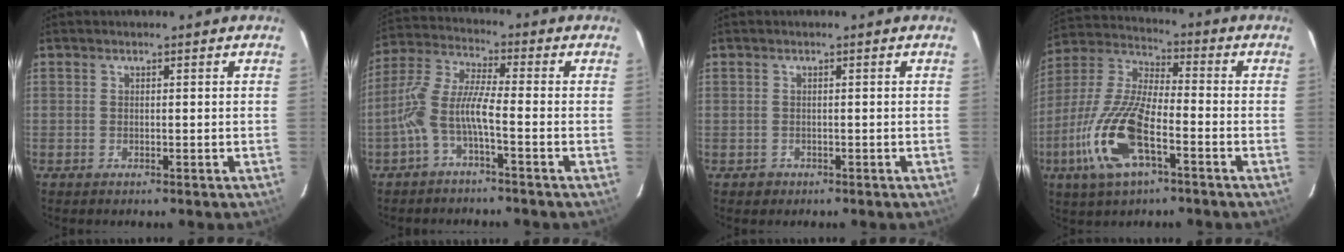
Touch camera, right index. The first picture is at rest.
{"total": 7.6, "force": [-3.0, 1.1, 6.9], "torque": [-0.167, 0.015, -0.060]}
{"total": 1.5, "force": [-0.6, 1.4, 0.1], "torque": [-0.002, 0.003, -0.005]}
{"total": 16.8, "force": [-6.9, 6.0, 14.1], "torque": [-0.307, -0.012, -0.142]}